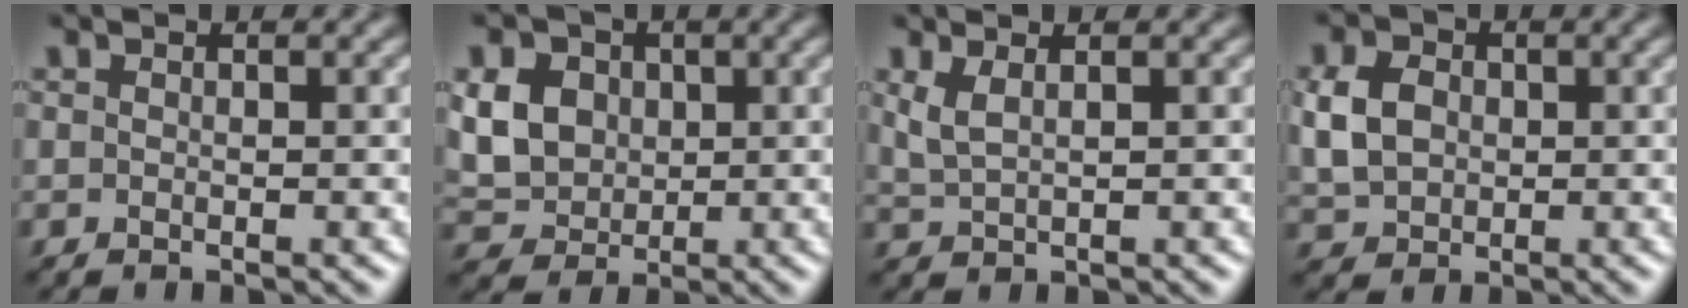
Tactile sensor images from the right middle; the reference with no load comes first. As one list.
[{"total": 7.2, "force": [1.5, 5.8, 3.9], "torque": [-0.097, 0.019, 0.022]}, {"total": 1.8, "force": [0.9, 0.6, 1.4], "torque": [-0.034, -0.001, 0.023]}, {"total": 4.5, "force": [0.4, 3.6, 2.7], "torque": [-0.069, 0.005, 0.002]}]